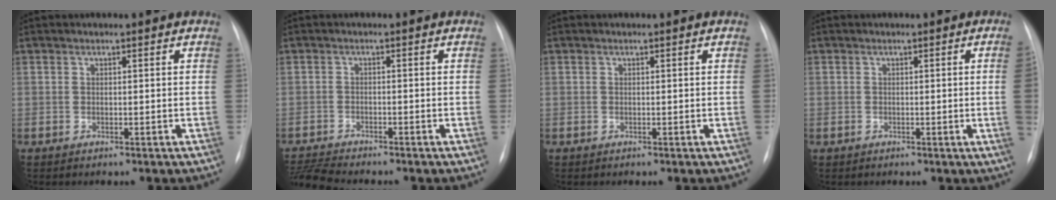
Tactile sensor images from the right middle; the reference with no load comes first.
{"total": 5.5, "force": [-5.3, -0.6, 1.4], "torque": [-0.031, -0.019, -0.091]}
{"total": 0.0}
{"total": 2.7, "force": [-0.1, -1.0, 2.5], "torque": [-0.035, -0.004, 0.002]}